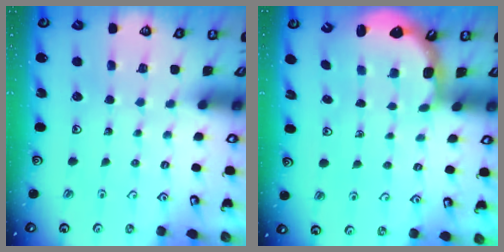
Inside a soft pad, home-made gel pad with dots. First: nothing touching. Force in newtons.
{"total": 2.6, "press": 2.3, "slide": 1.3}